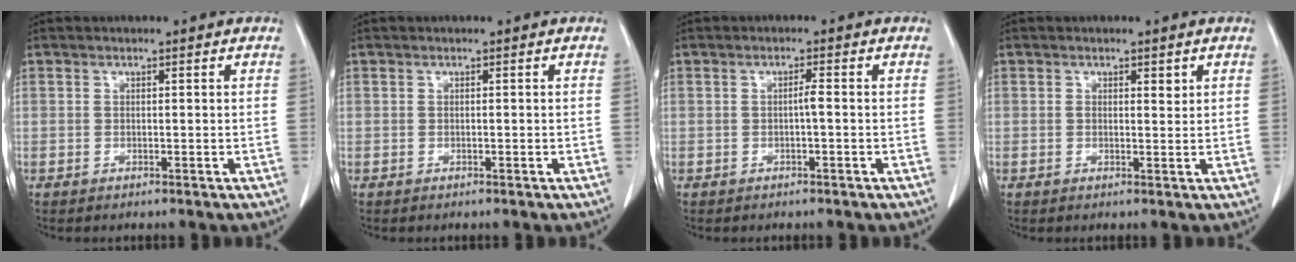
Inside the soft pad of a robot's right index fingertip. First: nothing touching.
{"total": 0.0}
{"total": 1.7, "force": [-0.1, 0.3, 1.6], "torque": [-0.033, 0.003, 0.000]}
{"total": 2.0, "force": [0.8, 1.0, 1.5], "torque": [-0.031, 0.003, 0.014]}